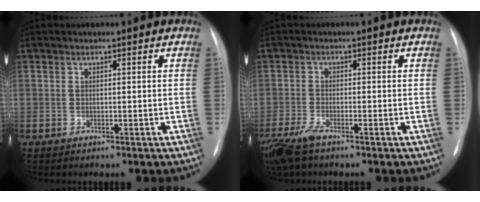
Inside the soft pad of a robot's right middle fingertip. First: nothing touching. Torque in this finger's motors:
{"motor_torque": [0.61, -0.57, 0.05, 0.07]}